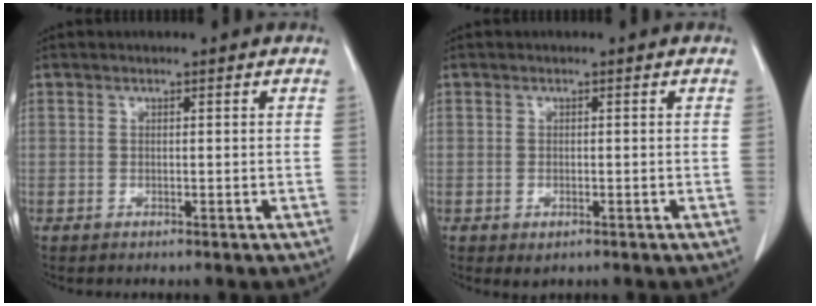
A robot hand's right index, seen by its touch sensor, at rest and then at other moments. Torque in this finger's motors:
{"motor_torque": [0.18, -0.15, 0.06, 0.01]}